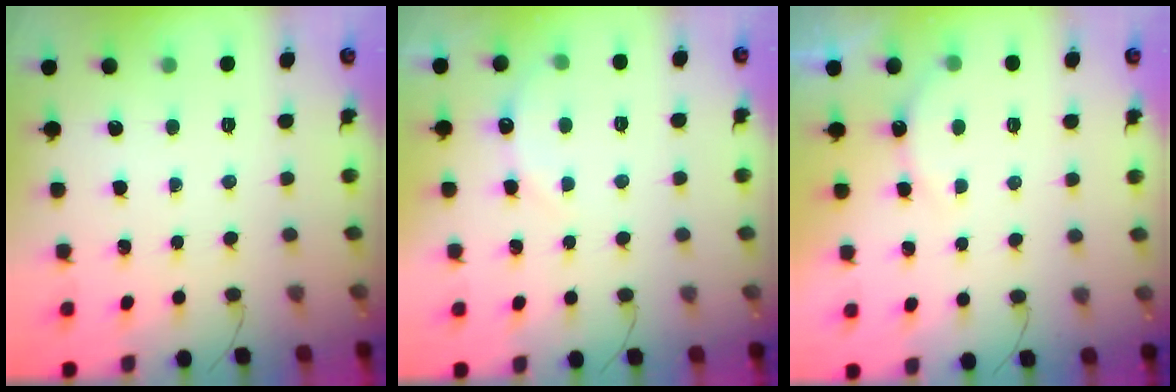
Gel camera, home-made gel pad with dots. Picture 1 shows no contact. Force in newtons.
{"total": 4.4, "press": 4.2, "slide": 1.2}
{"total": 5.7, "press": 5.6, "slide": 1.1}